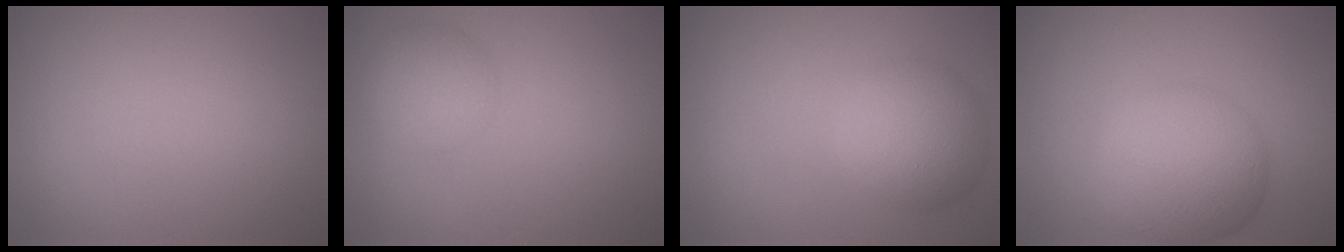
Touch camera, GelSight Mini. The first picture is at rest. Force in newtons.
{"total": 2.9, "press": 2.8, "slide": 0.3}
{"total": 5.1, "press": 5.1, "slide": 0.1}
{"total": 7.1, "press": 7.1, "slide": 0.2}